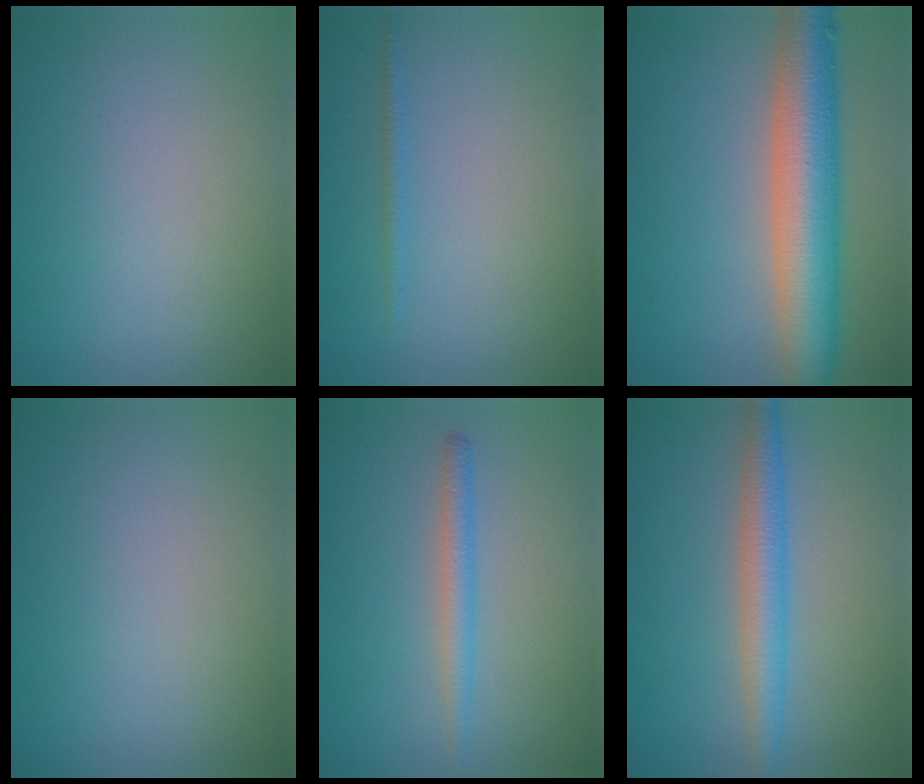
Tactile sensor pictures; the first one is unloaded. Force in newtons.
{"total": 0.8, "press": 0.8, "slide": 0.1}
{"total": 8.8, "press": 8.8, "slide": 0.3}
{"total": 0.0}
{"total": 2.1, "press": 2.1, "slide": 0.1}
{"total": 3.8, "press": 3.8, "slide": 0.1}